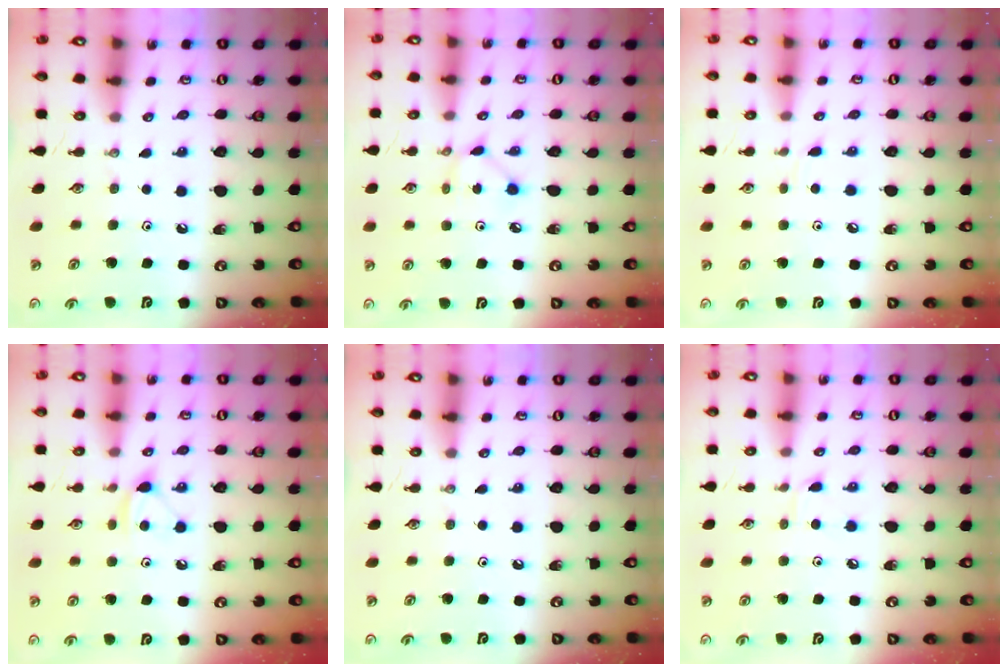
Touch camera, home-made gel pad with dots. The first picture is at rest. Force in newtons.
{"total": 2.4, "press": 2.4, "slide": 0.1}
{"total": 3.2, "press": 3.2, "slide": 0.5}
{"total": 6.4, "press": 6.4, "slide": 0.8}
{"total": 0.0}
{"total": 4.1, "press": 4.1, "slide": 0.4}